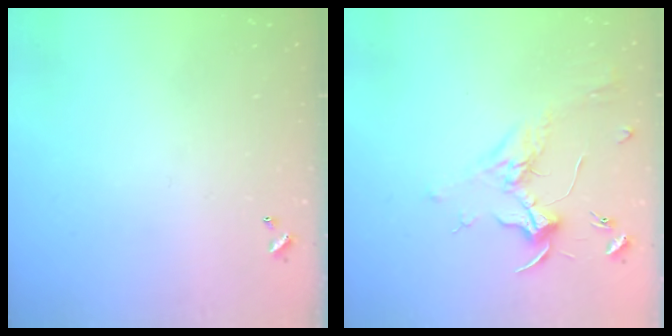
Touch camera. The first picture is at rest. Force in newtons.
{"total": 1.9, "press": 1.7, "slide": 0.8}